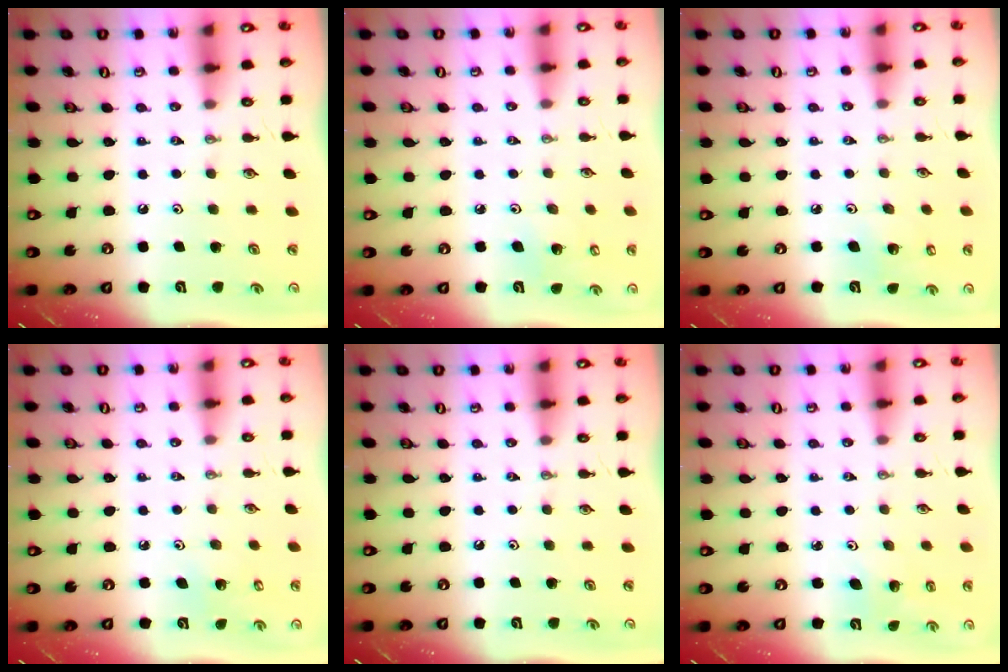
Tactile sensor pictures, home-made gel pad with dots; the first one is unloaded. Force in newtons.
{"total": 5.6, "press": 5.3, "slide": 1.6}
{"total": 5.0, "press": 4.7, "slide": 1.5}
{"total": 4.2, "press": 4.2, "slide": 0.4}
{"total": 0.0}
{"total": 3.1, "press": 2.4, "slide": 2.0}